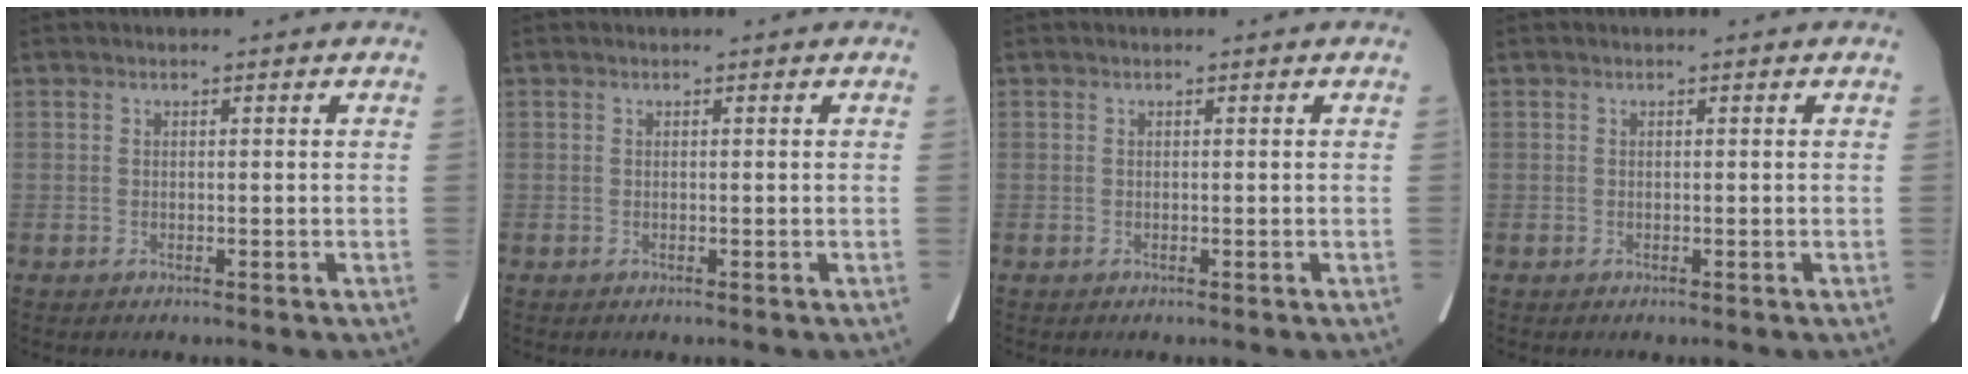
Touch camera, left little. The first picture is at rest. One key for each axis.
{"total": 0.0}
{"total": 0.0}
{"total": 0.0}